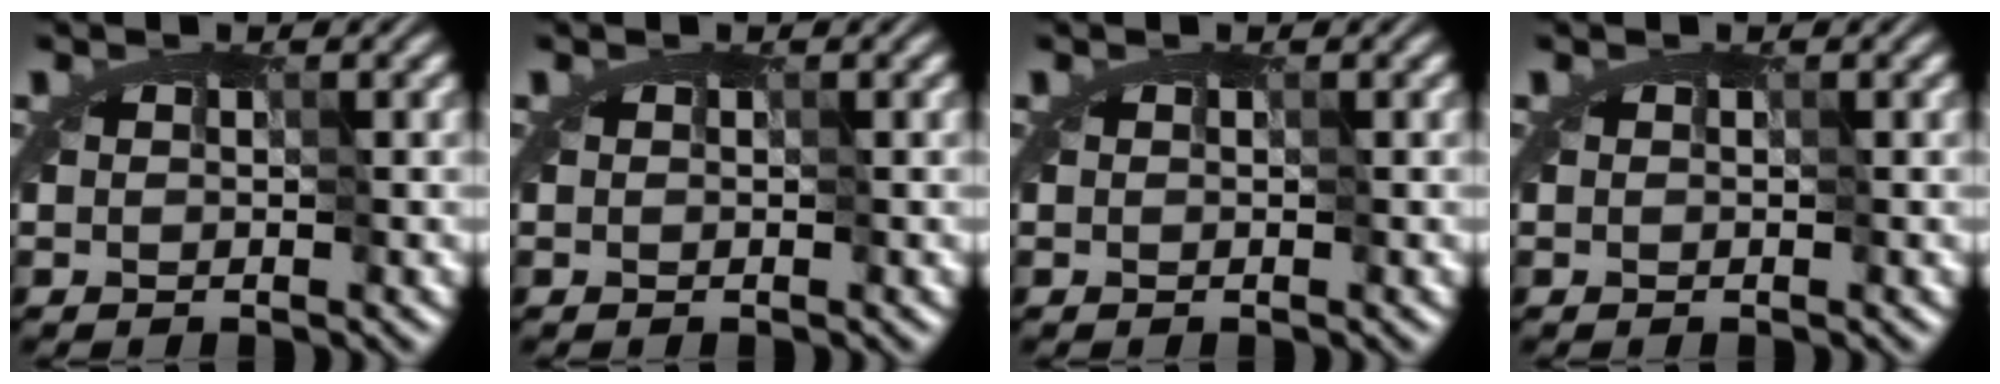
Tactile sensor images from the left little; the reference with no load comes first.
{"total": 0.0}
{"total": 0.0}
{"total": 0.0}